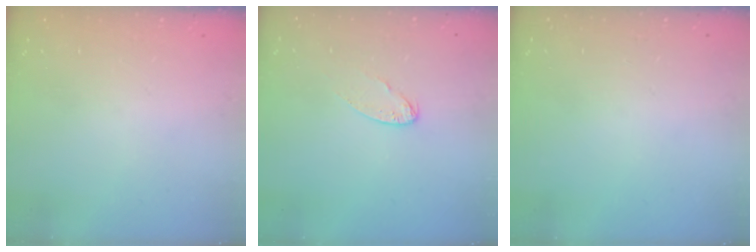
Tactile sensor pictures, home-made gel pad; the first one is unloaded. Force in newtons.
{"total": 6.0, "press": 6.0, "slide": 0.5}
{"total": 0.0}